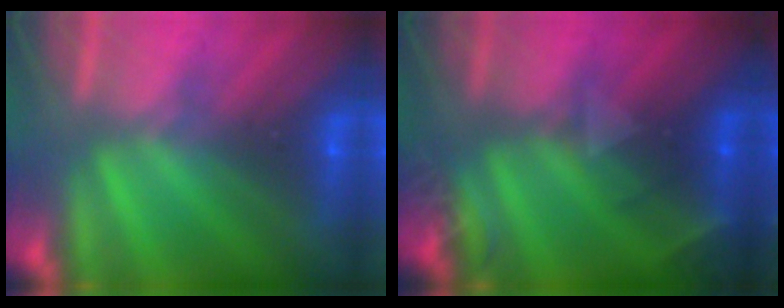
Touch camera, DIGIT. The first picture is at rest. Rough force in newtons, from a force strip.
{"total": 2.2}